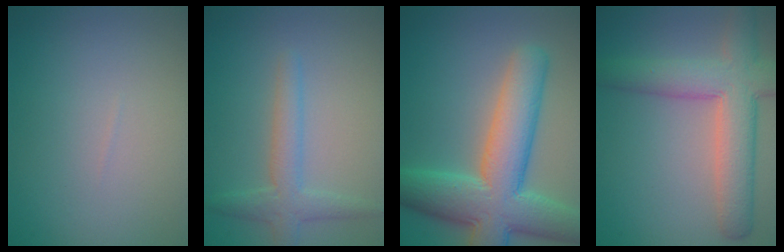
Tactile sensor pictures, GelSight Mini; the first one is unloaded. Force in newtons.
{"total": 2.8, "press": 2.8, "slide": 0.2}
{"total": 10.1, "press": 10.1, "slide": 0.5}
{"total": 7.1, "press": 7.1, "slide": 0.4}